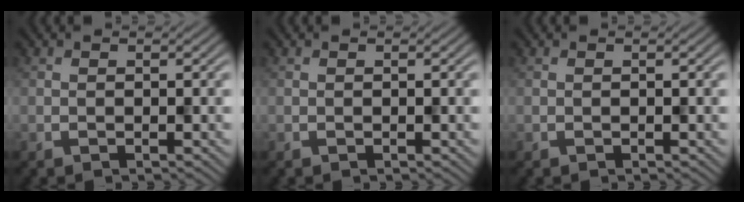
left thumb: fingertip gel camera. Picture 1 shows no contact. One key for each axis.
{"total": 0.0}
{"total": 0.0}